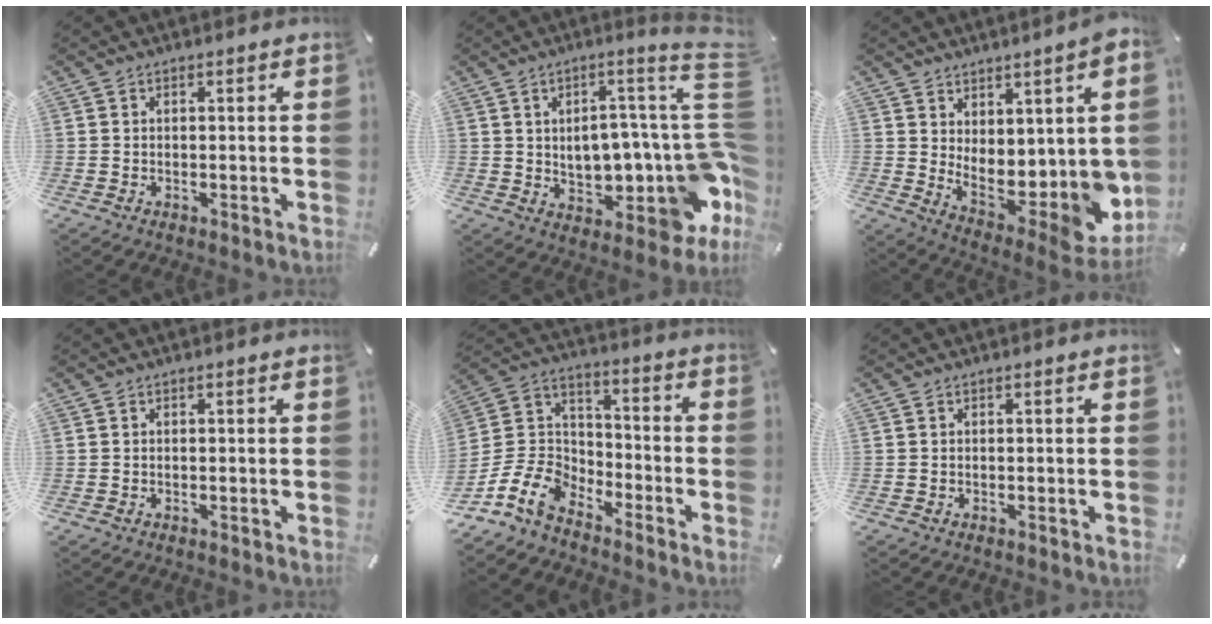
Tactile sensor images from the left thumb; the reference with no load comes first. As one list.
[{"total": 18.5, "force": [0.6, 6.6, 17.3], "torque": [-0.224, -0.043, 0.015]}, {"total": 9.0, "force": [0.3, 4.6, 7.8], "torque": [-0.063, -0.046, 0.015]}, {"total": 0.0}, {"total": 12.0, "force": [-8.7, 7.1, 4.3], "torque": [-0.101, 0.039, -0.166]}, {"total": 0.0}]